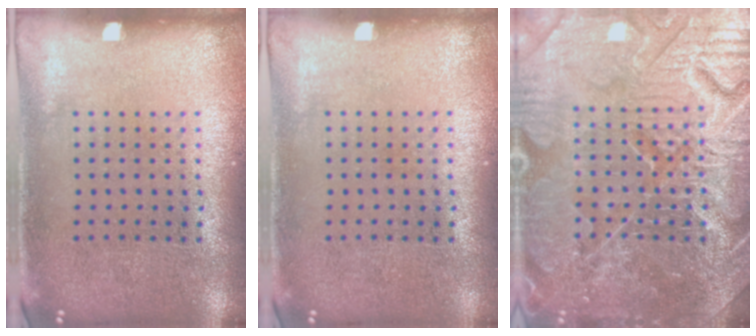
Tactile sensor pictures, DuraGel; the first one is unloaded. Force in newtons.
{"total": 0.0}
{"total": 7.6, "press": 7.5, "slide": 0.9}